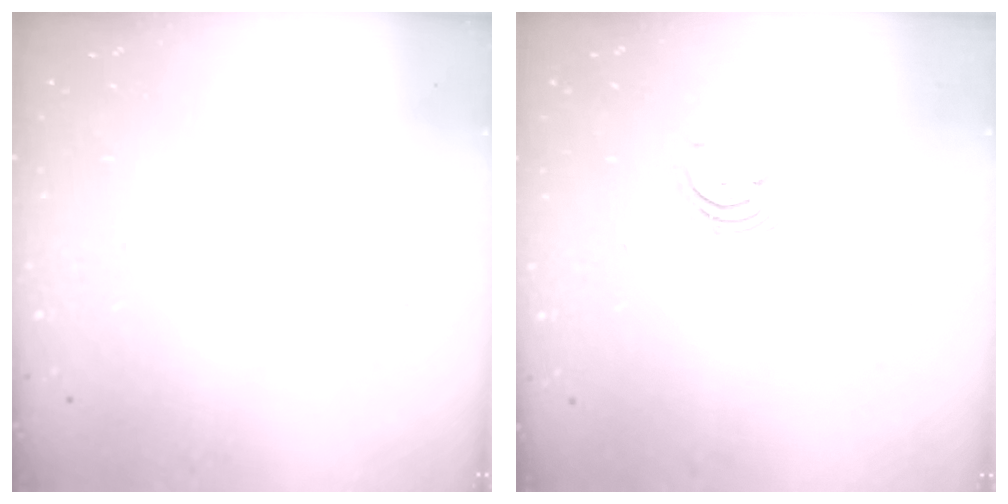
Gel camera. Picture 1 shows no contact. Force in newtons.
{"total": 1.9, "press": 1.8, "slide": 0.2}